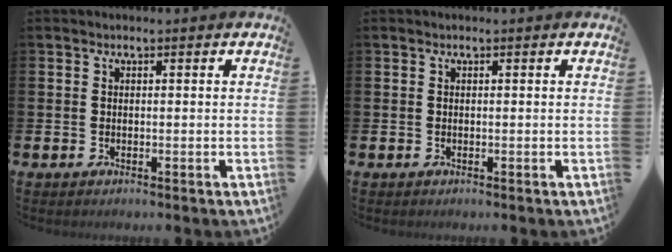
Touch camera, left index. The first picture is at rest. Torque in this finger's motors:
{"motor_torque": [-0.01, 0.00, 0.00, 0.00]}